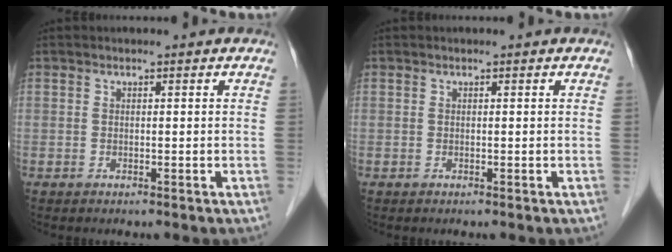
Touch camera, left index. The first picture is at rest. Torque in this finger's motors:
{"motor_torque": [0.00, 0.00, 0.00, 0.00]}